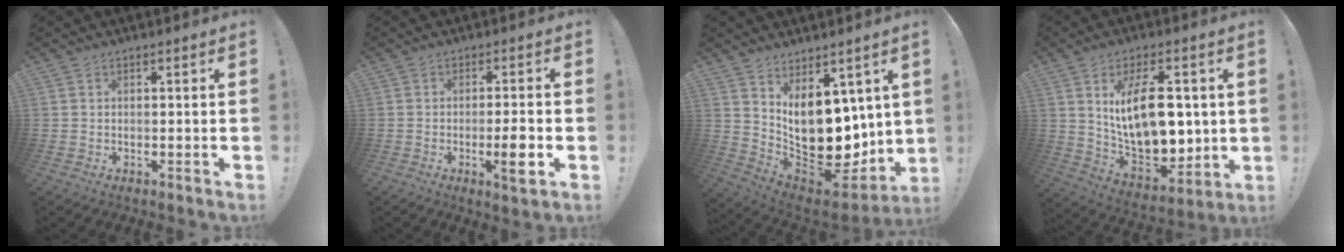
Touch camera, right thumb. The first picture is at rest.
{"total": 6.9, "force": [-2.5, 0.6, 6.4], "torque": [-0.082, -0.004, -0.044]}
{"total": 15.9, "force": [1.9, 10.9, 11.4], "torque": [-0.187, -0.050, 0.061]}
{"total": 19.7, "force": [3.8, 11.0, 15.9], "torque": [-0.279, -0.024, 0.066]}